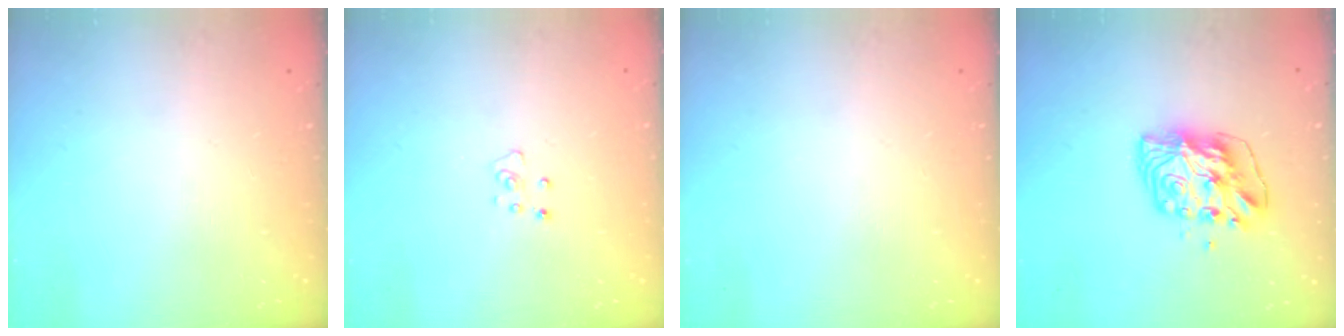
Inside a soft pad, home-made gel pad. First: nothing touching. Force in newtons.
{"total": 2.8, "press": 2.8, "slide": 0.2}
{"total": 0.0}
{"total": 8.5, "press": 8.4, "slide": 1.3}